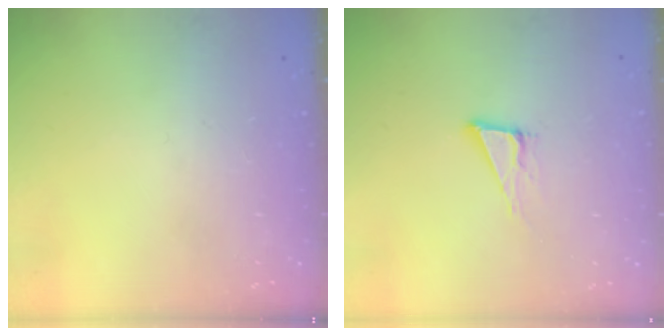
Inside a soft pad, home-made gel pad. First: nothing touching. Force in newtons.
{"total": 6.8, "press": 6.2, "slide": 2.8}